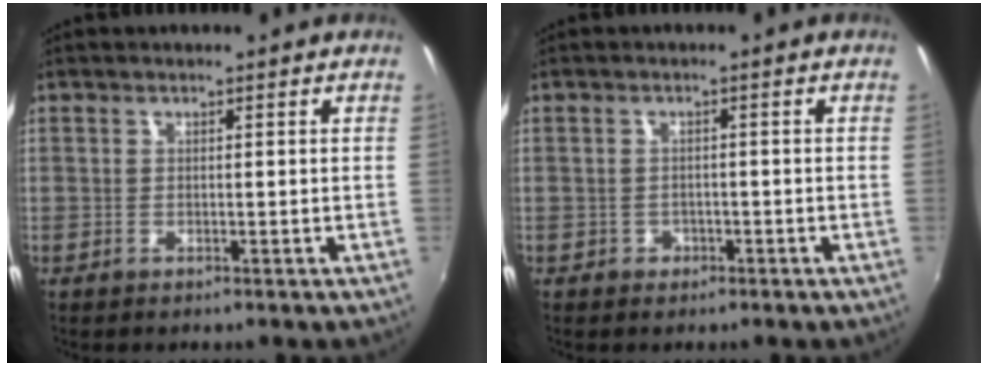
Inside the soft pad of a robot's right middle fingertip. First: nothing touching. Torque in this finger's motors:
{"motor_torque": [0.31, -0.46, 0.02, 0.00]}